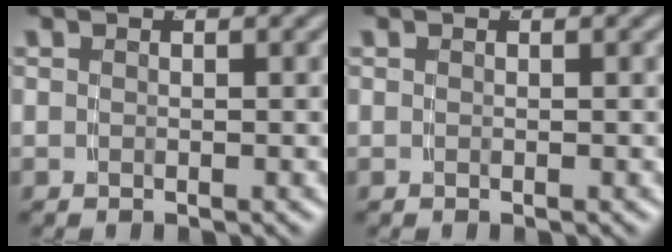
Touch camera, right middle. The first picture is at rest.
{"total": 0.0}